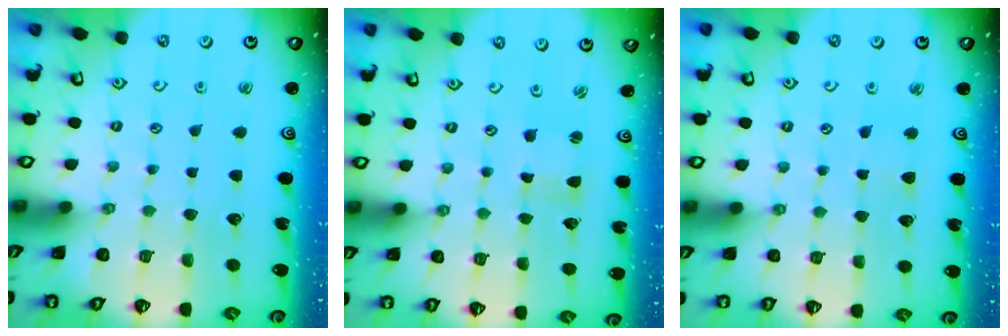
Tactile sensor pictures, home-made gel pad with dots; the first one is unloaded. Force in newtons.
{"total": 1.1, "press": 1.0, "slide": 0.2}
{"total": 2.8, "press": 2.7, "slide": 0.7}